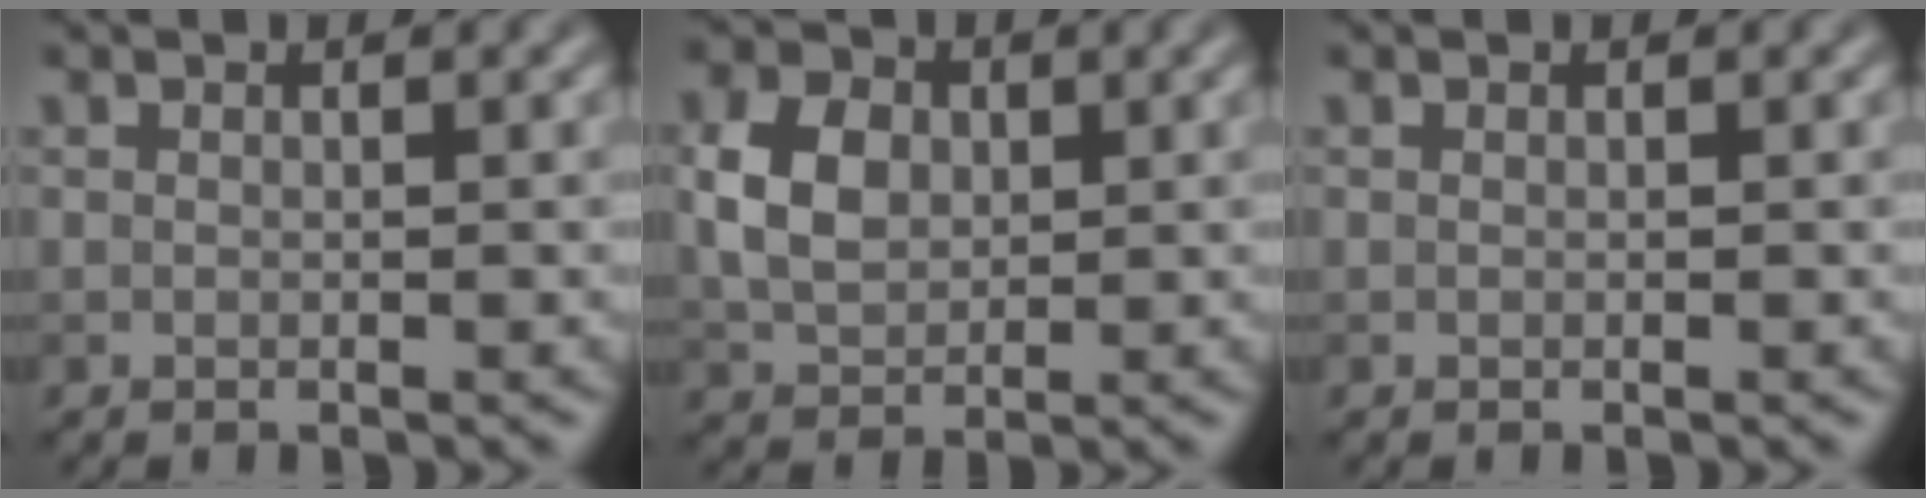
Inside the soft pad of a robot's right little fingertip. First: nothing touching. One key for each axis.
{"total": 4.7, "fx": 0.7, "fy": 3.5, "fz": 3.1, "tx": -0.069, "ty": 0.005, "tz": 0.011}
{"total": 0.0}